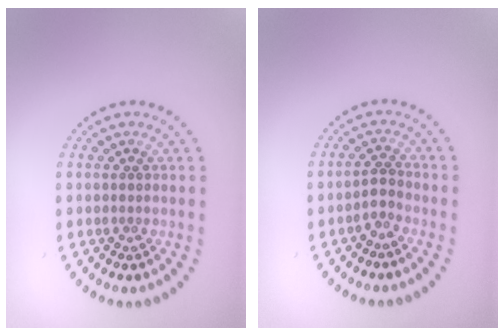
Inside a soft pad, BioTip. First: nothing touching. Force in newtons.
{"total": 1.4, "press": 1.0, "slide": 1.0}